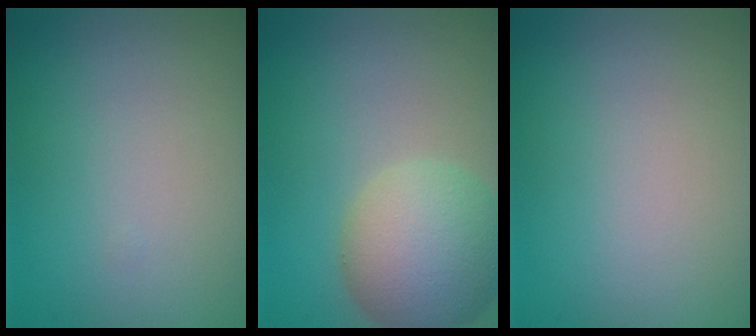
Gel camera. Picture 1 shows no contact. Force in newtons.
{"total": 6.9, "press": 6.9, "slide": 0.2}
{"total": 0.0}